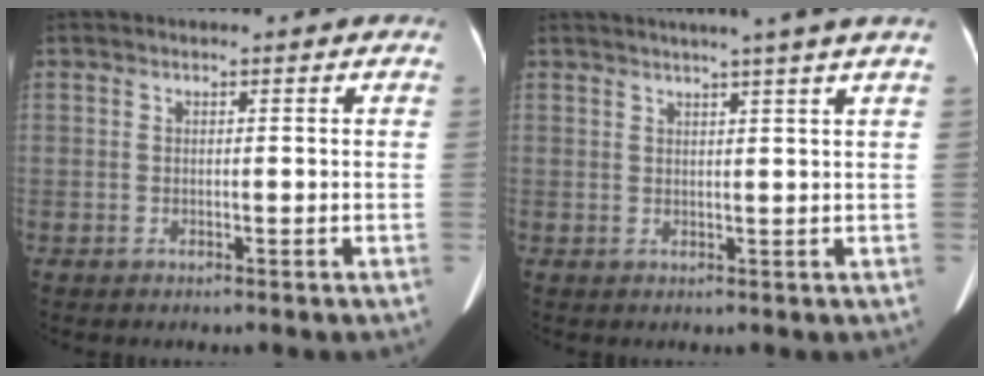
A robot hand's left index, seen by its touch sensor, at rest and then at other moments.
{"total": 6.7, "force": [5.2, -1.6, 3.9], "torque": [-0.050, 0.013, 0.056]}